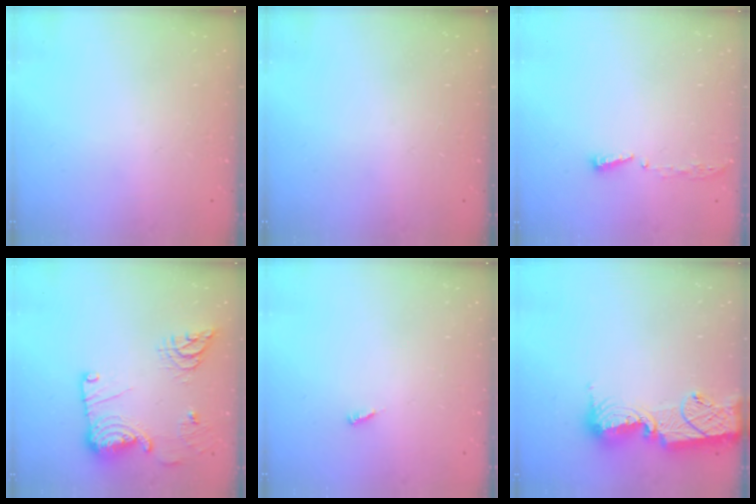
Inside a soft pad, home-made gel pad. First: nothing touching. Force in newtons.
{"total": 0.0}
{"total": 4.0, "press": 4.0, "slide": 0.4}
{"total": 20.2, "press": 18.8, "slide": 7.4}
{"total": 2.5, "press": 2.5, "slide": 0.1}
{"total": 14.1, "press": 14.0, "slide": 1.5}